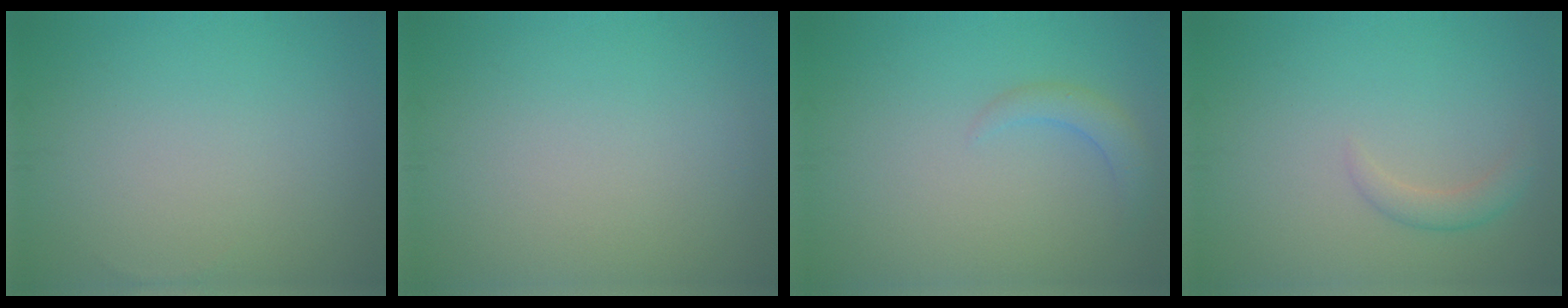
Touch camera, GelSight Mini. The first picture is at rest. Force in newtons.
{"total": 0.0}
{"total": 1.8, "press": 1.8, "slide": 0.3}
{"total": 1.5, "press": 1.5, "slide": 0.1}